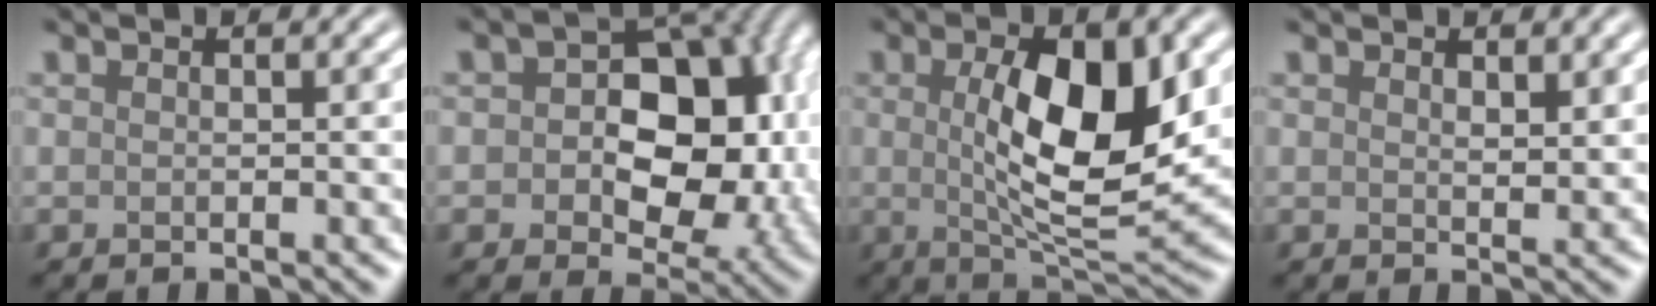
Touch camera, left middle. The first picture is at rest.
{"total": 12.2, "force": [0.5, 7.9, 9.3], "torque": [-0.113, 0.011, 0.001]}
{"total": 9.1, "force": [1.0, 3.3, 8.4], "torque": [-0.139, -0.010, 0.024]}
{"total": 1.3, "force": [1.0, 0.5, 0.6], "torque": [-0.011, -0.004, 0.021]}